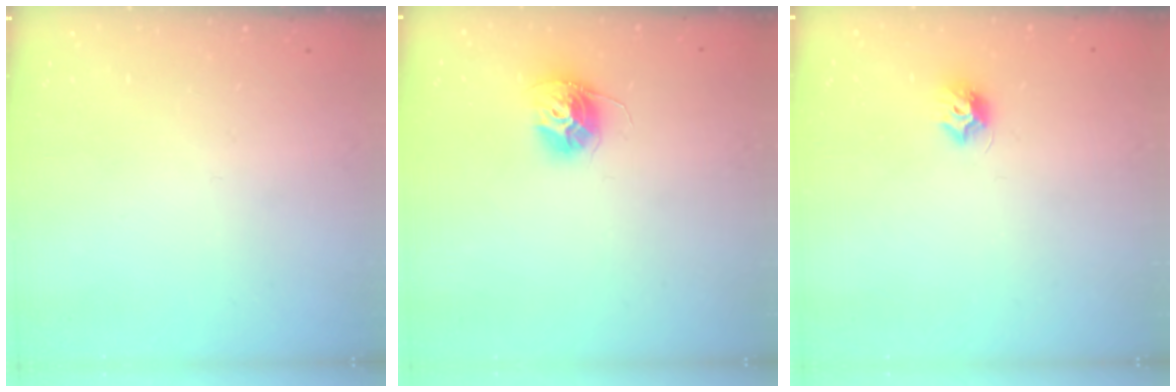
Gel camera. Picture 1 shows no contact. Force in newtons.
{"total": 11.4, "press": 11.3, "slide": 0.8}
{"total": 7.1, "press": 7.1, "slide": 0.5}